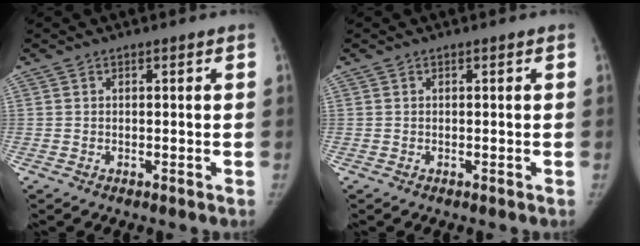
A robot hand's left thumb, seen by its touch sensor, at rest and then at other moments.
{"total": 0.0}